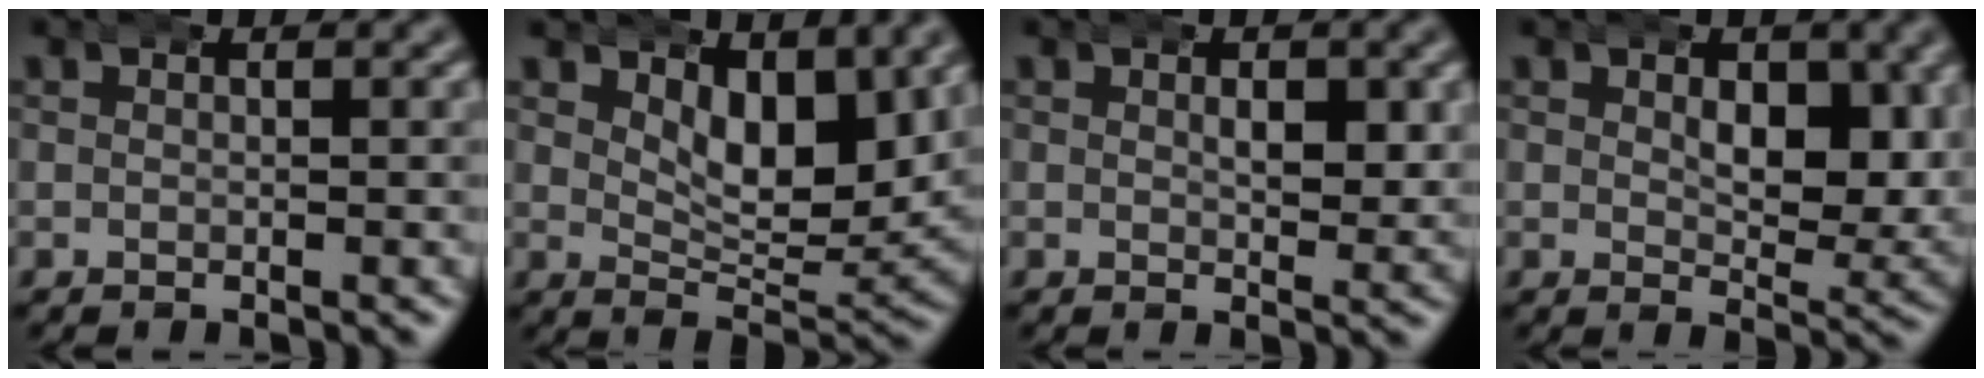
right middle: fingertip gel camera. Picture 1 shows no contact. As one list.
[{"total": 6.1, "force": [2.9, 2.5, 4.8], "torque": [-0.069, -0.021, 0.051]}, {"total": 2.4, "force": [0.8, 1.1, 2.0], "torque": [-0.024, -0.005, 0.010]}, {"total": 5.3, "force": [1.7, 2.8, 4.1], "torque": [-0.060, -0.016, 0.029]}]